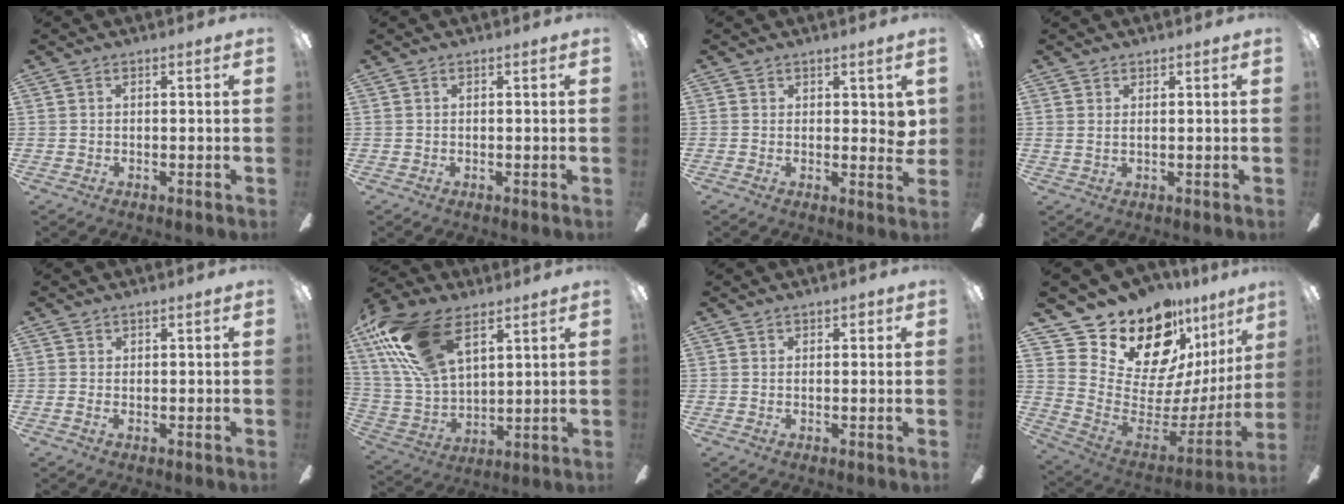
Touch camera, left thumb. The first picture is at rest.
{"total": 0.0}
{"total": 4.0, "force": [1.5, 2.2, 3.0], "torque": [-0.022, -0.009, 0.023]}
{"total": 1.3, "force": [0.9, 0.2, 0.9], "torque": [-0.020, 0.001, 0.015]}
{"total": 0.8, "force": [0.4, 0.1, 0.7], "torque": [-0.014, -0.003, 0.008]}
{"total": 21.5, "force": [11.4, 11.0, 14.6], "torque": [-0.317, -0.024, 0.206]}
{"total": 1.5, "force": [0.9, 0.8, 0.9], "torque": [-0.010, -0.001, 0.013]}
{"total": 18.7, "force": [15.8, 7.4, 6.5], "torque": [-0.125, -0.140, 0.291]}